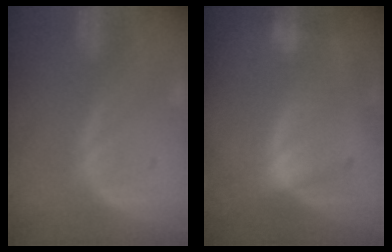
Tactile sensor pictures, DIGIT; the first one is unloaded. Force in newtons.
{"total": 6.8, "press": 6.7, "slide": 1.2}